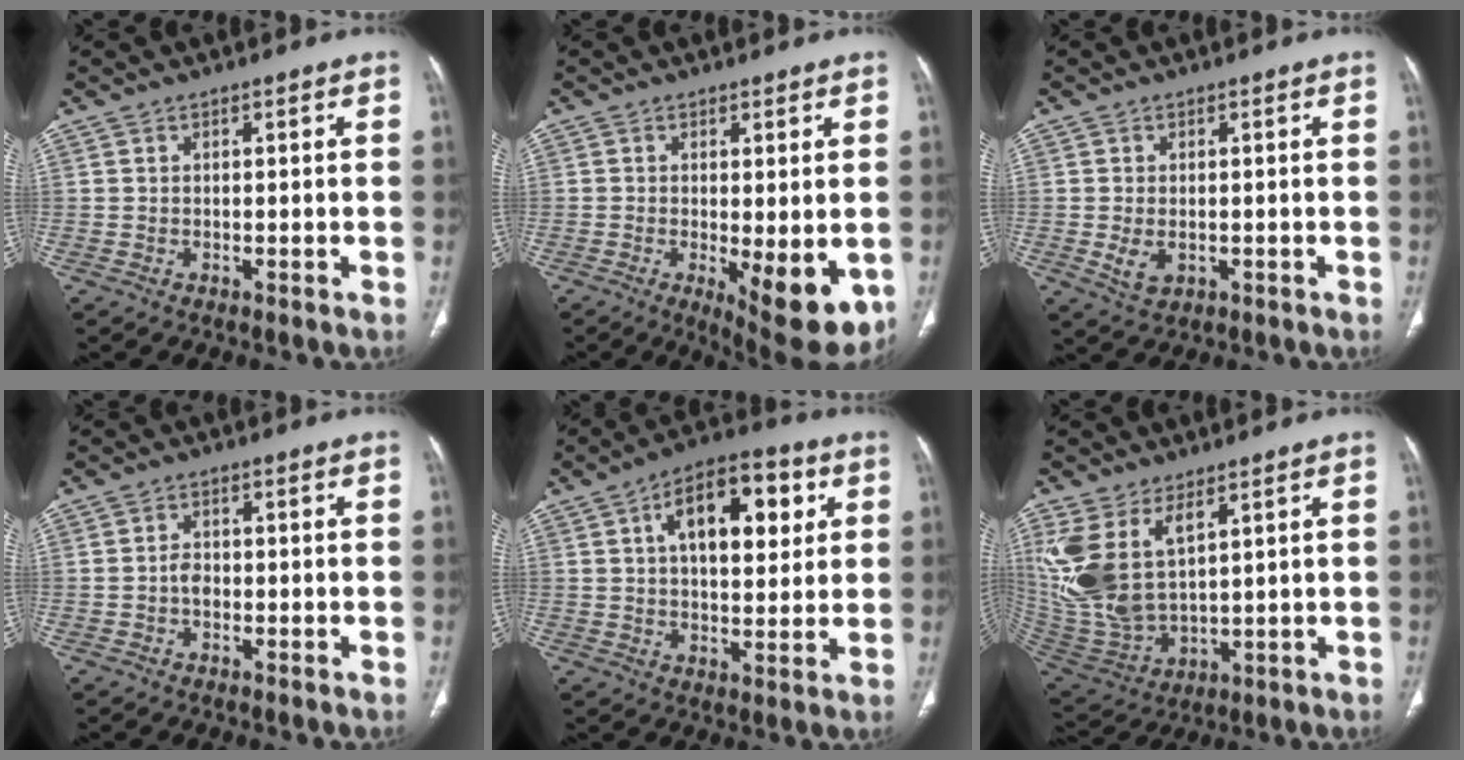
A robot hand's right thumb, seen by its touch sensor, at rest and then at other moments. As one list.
[{"total": 11.5, "force": [-2.8, 4.0, 10.4], "torque": [-0.135, -0.024, -0.027]}, {"total": 3.7, "force": [-0.7, 2.4, 2.7], "torque": [-0.052, -0.005, -0.003]}, {"total": 2.2, "force": [-0.5, 1.5, 1.5], "torque": [-0.023, 0.009, -0.011]}, {"total": 15.6, "force": [5.0, 8.0, 12.5], "torque": [-0.155, 0.005, 0.074]}, {"total": 15.4, "force": [6.3, 7.9, 11.6], "torque": [-0.248, -0.022, 0.149]}]